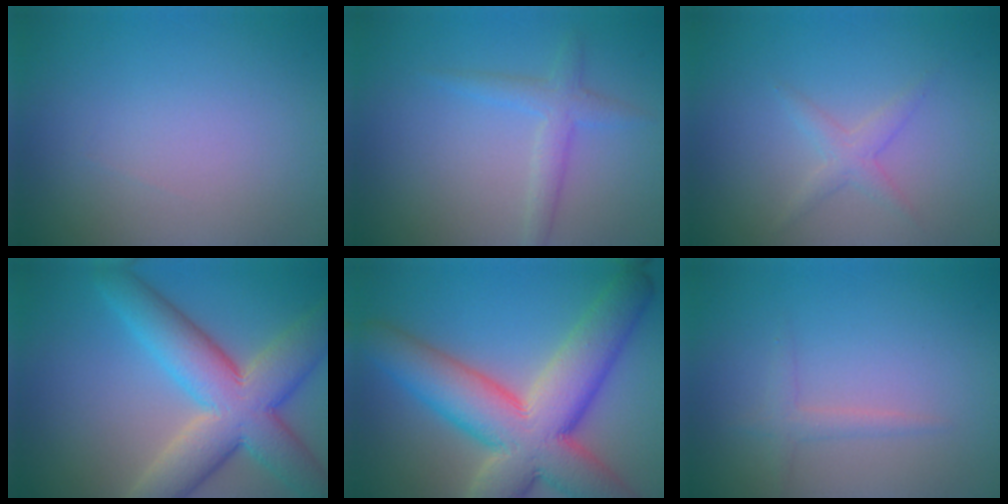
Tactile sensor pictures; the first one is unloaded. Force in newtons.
{"total": 2.3, "press": 2.3, "slide": 0.1}
{"total": 1.6, "press": 1.6, "slide": 0.1}
{"total": 10.1, "press": 10.1, "slide": 0.7}
{"total": 12.3, "press": 12.3, "slide": 1.0}
{"total": 1.3, "press": 1.3, "slide": 0.1}